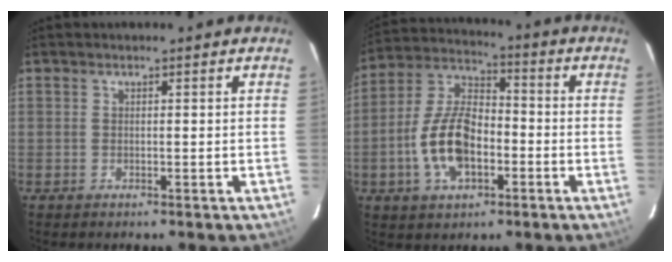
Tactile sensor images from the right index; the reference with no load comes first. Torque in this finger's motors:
{"motor_torque": [2.01, -0.13, 1.00, 0.11]}